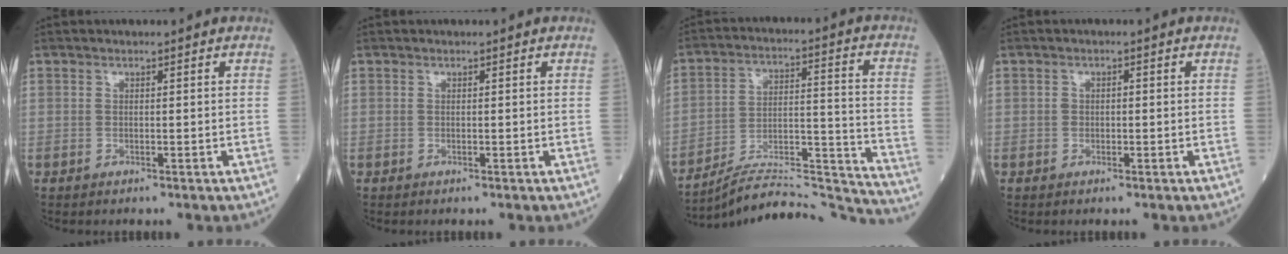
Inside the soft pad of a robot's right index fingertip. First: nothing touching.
{"total": 0.0}
{"total": 20.1, "force": [-19.8, -0.9, 3.5], "torque": [-0.052, 0.028, -0.302]}
{"total": 0.9, "force": [-0.1, 0.8, 0.5], "torque": [-0.010, 0.004, -0.003]}